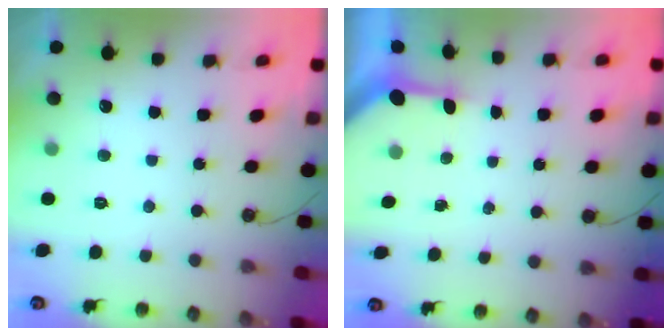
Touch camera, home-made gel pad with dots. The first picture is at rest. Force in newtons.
{"total": 3.1, "press": 3.1, "slide": 0.2}